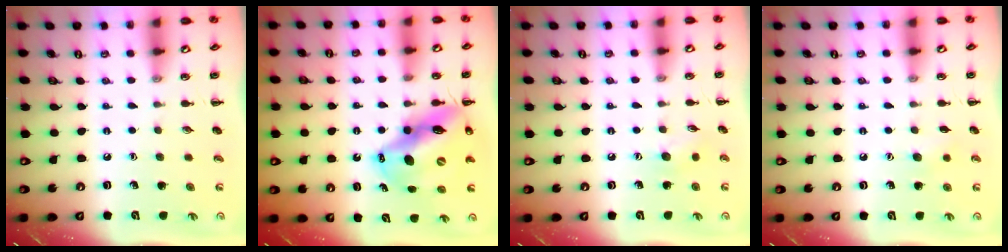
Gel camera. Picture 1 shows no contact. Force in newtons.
{"total": 16.0, "press": 15.3, "slide": 4.6}
{"total": 6.1, "press": 6.0, "slide": 1.2}
{"total": 4.8, "press": 4.7, "slide": 1.0}